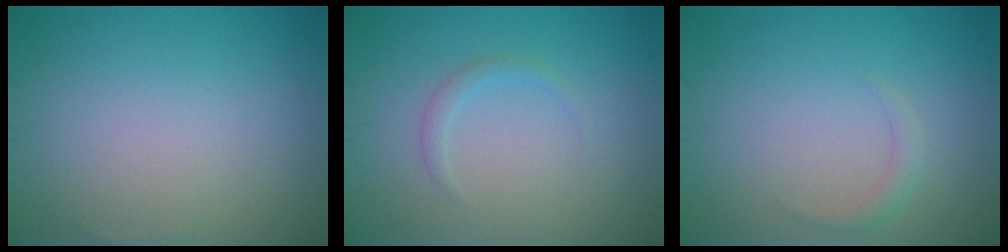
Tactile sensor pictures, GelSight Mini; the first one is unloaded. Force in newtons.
{"total": 1.1, "press": 1.1, "slide": 0.1}
{"total": 1.0, "press": 1.0, "slide": 0.1}